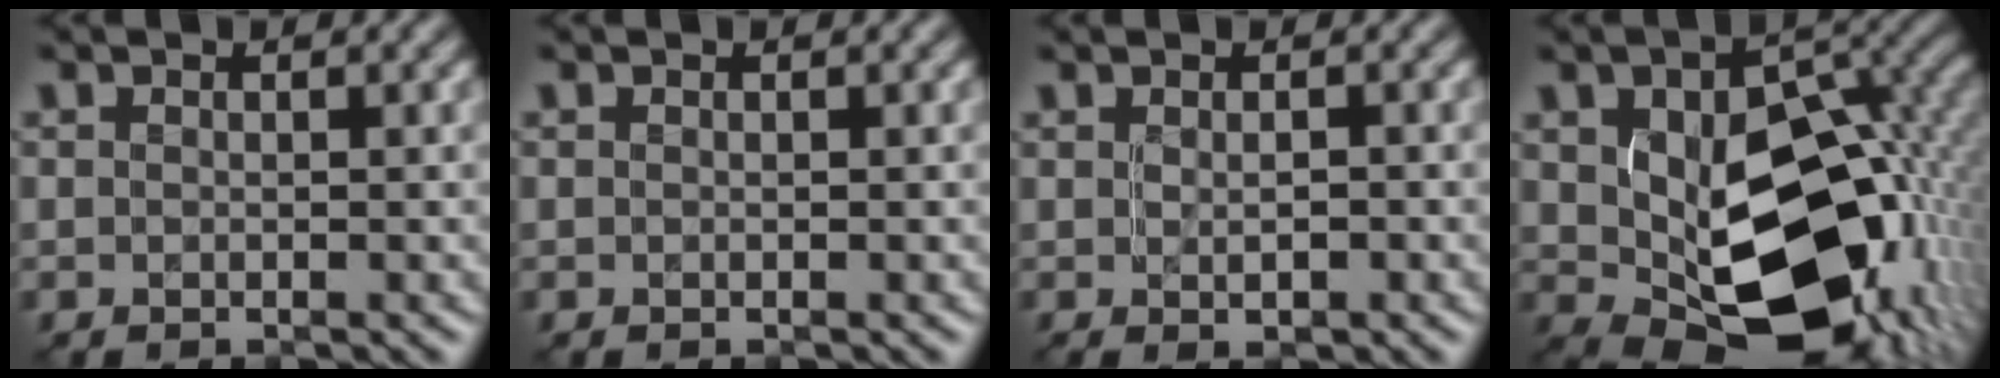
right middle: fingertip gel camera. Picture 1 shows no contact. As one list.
[{"total": 0.0}, {"total": 0.9, "force": [0.3, 0.2, 0.9], "torque": [-0.016, 0.001, 0.005]}, {"total": 15.6, "force": [-1.2, 9.6, 12.2], "torque": [-0.192, -0.024, -0.008]}]